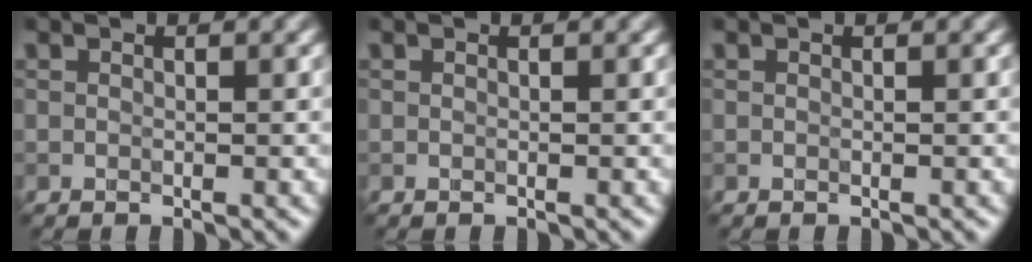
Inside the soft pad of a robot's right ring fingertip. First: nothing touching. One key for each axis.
{"total": 0.0}
{"total": 0.0}